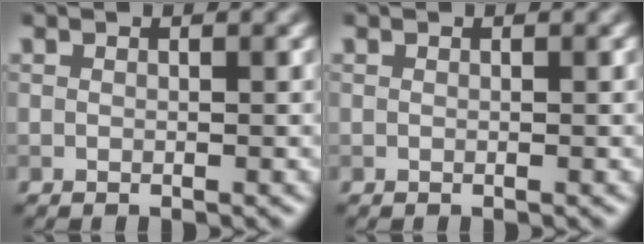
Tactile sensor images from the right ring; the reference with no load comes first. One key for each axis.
{"total": 0.0}